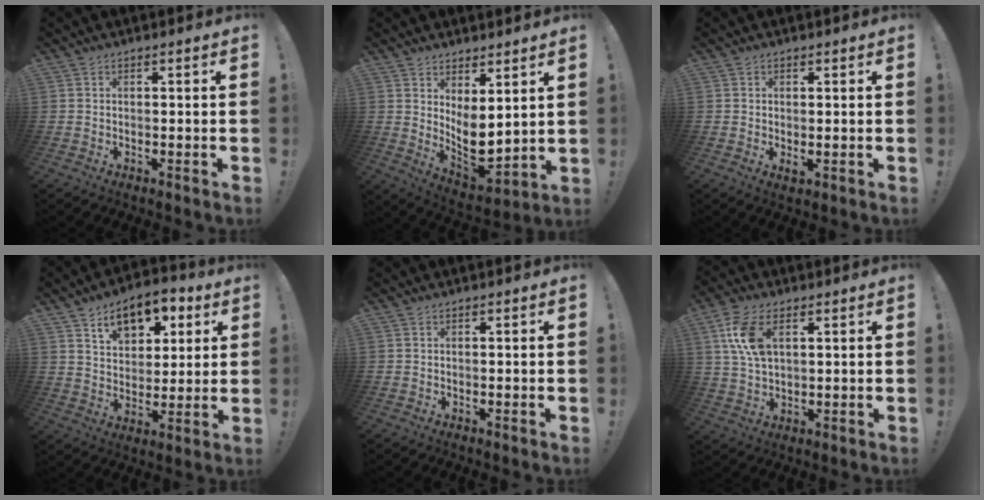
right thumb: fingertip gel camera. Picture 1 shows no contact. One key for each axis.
{"total": 8.7, "fx": 2.6, "fy": 4.6, "fz": 6.9, "tx": -0.099, "ty": -0.049, "tz": 0.059}
{"total": 1.3, "fx": 0.3, "fy": 0.7, "fz": 1.1, "tx": -0.018, "ty": 0.001, "tz": 0.006}
{"total": 12.0, "fx": 6.9, "fy": 7.5, "fz": 6.2, "tx": -0.087, "ty": -0.035, "tz": 0.126}
{"total": 0.0}
{"total": 10.1, "fx": 3.7, "fy": 5.6, "fz": 7.6, "tx": -0.150, "ty": -0.006, "tz": 0.067}